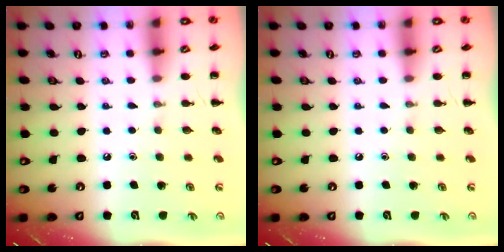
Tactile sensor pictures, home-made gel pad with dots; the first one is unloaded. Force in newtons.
{"total": 0.0}